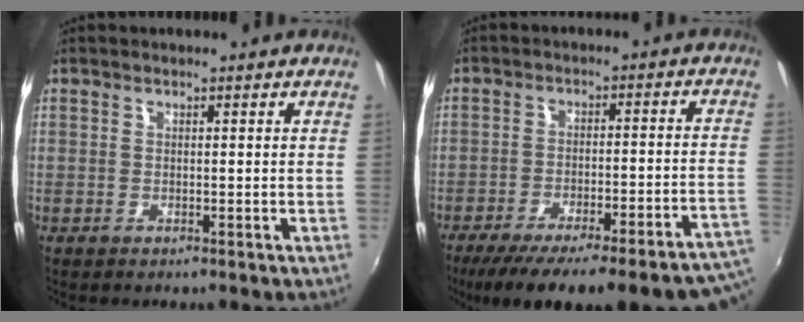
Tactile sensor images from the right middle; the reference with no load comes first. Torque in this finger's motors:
{"motor_torque": [1.07, -1.07, 0.63, 0.21]}